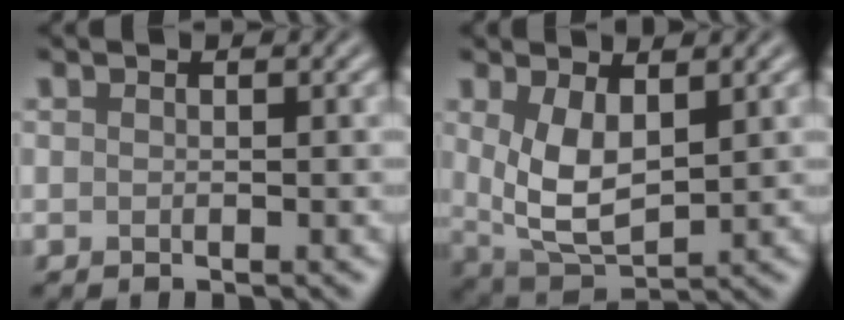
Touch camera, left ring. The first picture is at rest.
{"total": 5.3, "force": [1.3, 2.6, 4.4], "torque": [-0.097, -0.011, 0.034]}